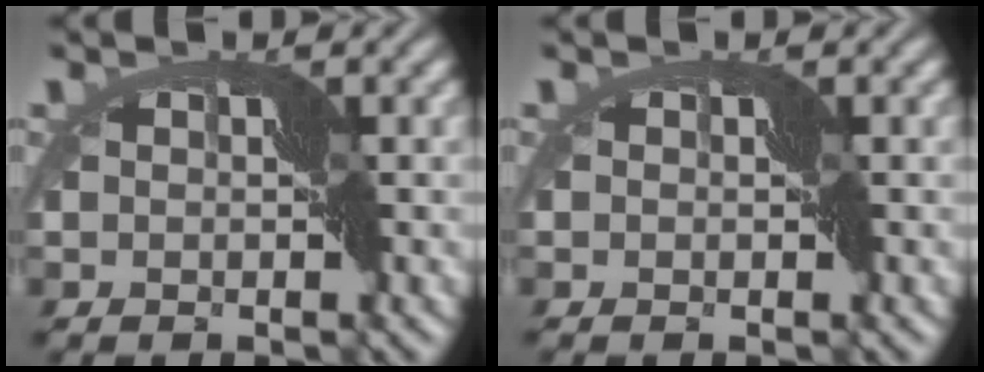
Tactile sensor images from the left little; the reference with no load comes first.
{"total": 0.0}